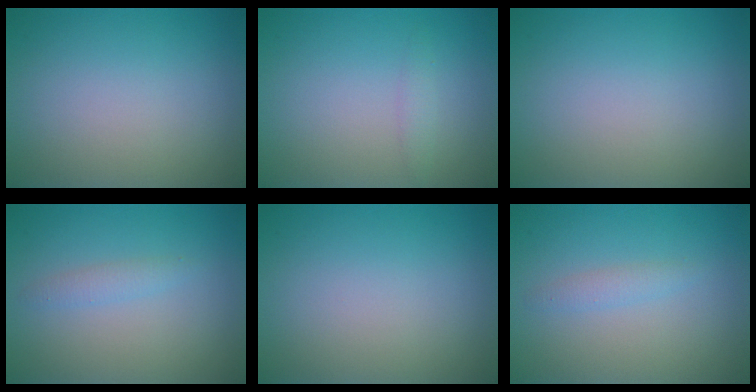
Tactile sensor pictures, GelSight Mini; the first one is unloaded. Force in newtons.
{"total": 1.0, "press": 1.0, "slide": 0.0}
{"total": 0.0}
{"total": 1.2, "press": 1.2, "slide": 0.0}
{"total": 0.0}
{"total": 1.1, "press": 1.1, "slide": 0.1}